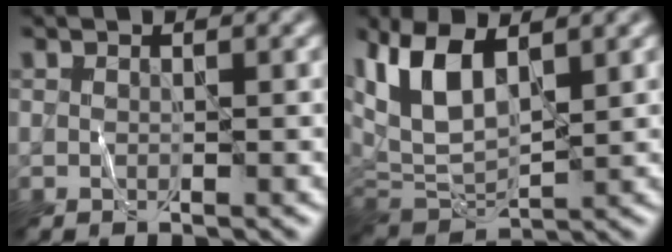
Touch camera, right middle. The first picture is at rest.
{"total": 8.2, "force": [3.7, 3.9, 6.2], "torque": [-0.144, 0.010, 0.065]}